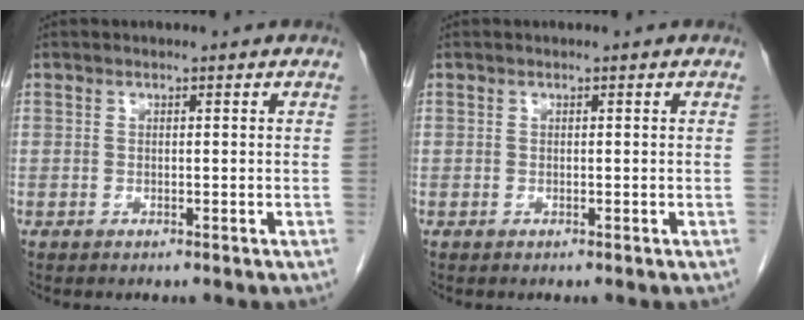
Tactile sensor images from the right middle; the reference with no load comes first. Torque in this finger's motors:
{"motor_torque": [0.21, -0.03, 0.08, 0.01]}